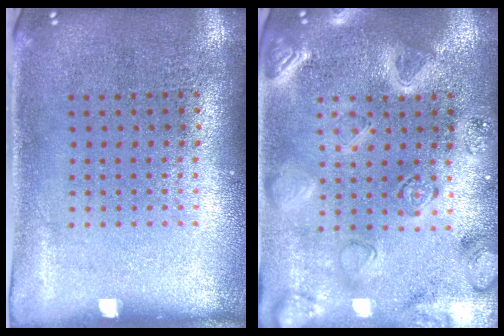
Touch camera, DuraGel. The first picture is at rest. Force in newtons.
{"total": 3.0, "press": 2.9, "slide": 0.8}